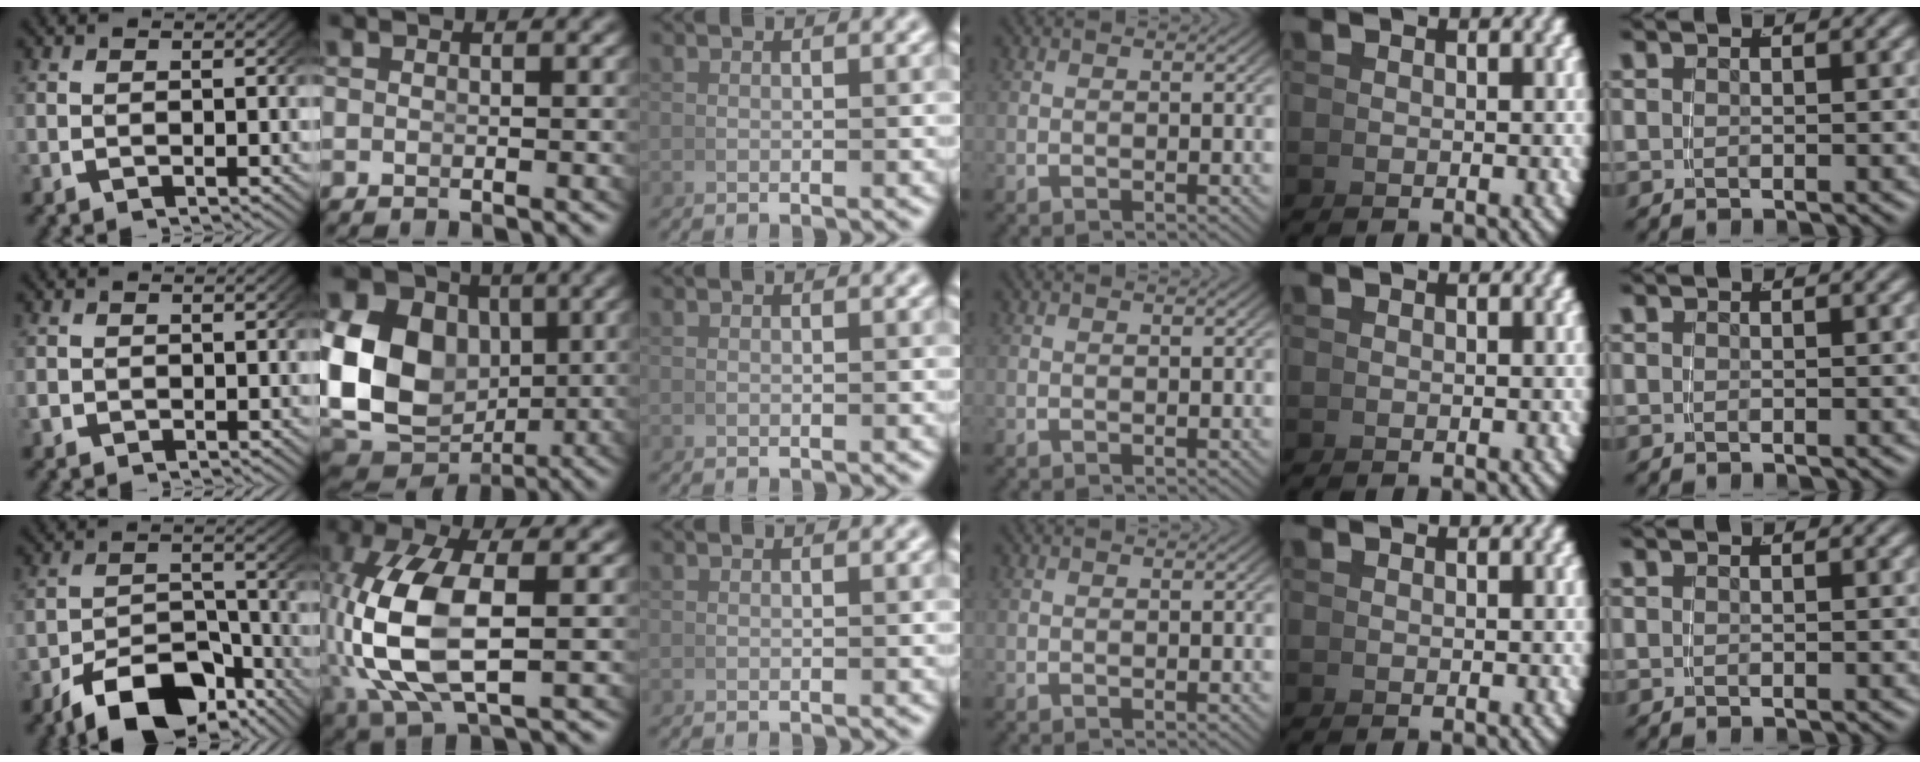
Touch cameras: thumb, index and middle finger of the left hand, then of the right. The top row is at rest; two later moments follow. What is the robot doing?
{"motion": "grasp_and_lifting", "object": "coin"}